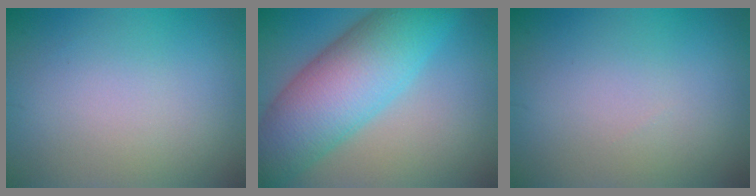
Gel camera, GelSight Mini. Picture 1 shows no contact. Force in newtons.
{"total": 10.7, "press": 10.7, "slide": 0.2}
{"total": 0.0}